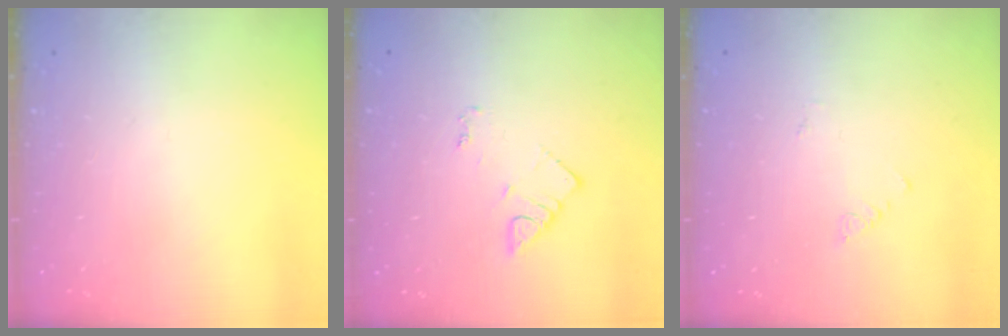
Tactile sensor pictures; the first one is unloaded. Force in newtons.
{"total": 3.6, "press": 3.6, "slide": 0.4}
{"total": 1.8, "press": 1.7, "slide": 0.4}